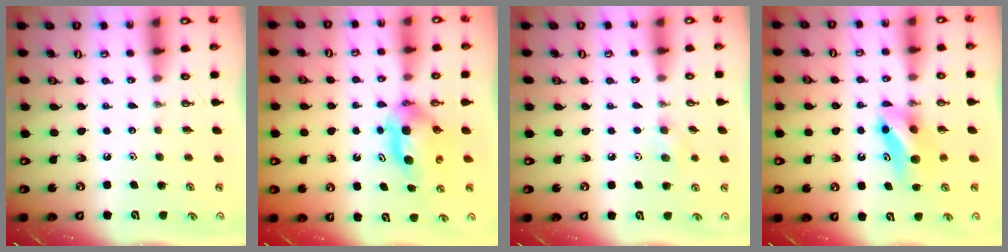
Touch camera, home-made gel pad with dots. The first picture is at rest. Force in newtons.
{"total": 5.1, "press": 5.1, "slide": 0.7}
{"total": 7.8, "press": 6.9, "slide": 3.7}
{"total": 7.9, "press": 7.2, "slide": 3.4}